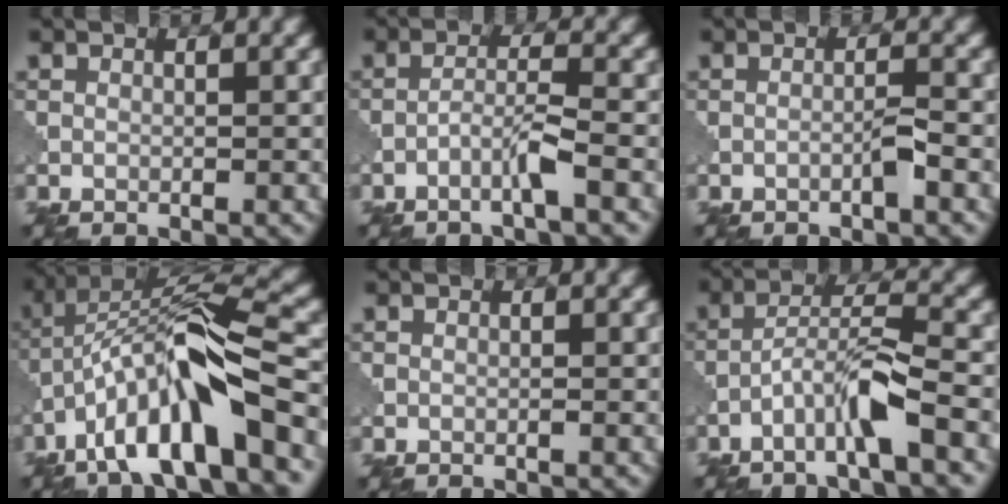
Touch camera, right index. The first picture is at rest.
{"total": 2.7, "force": [-1.6, 0.0, 2.1], "torque": [-0.039, 0.011, -0.039]}
{"total": 1.4, "force": [-0.8, -0.1, 1.2], "torque": [-0.020, 0.006, -0.020]}
{"total": 11.6, "force": [-5.0, 2.6, 10.2], "torque": [-0.179, 0.025, -0.086]}
{"total": 0.0}
{"total": 4.8, "force": [-2.8, 0.2, 3.9], "torque": [-0.074, 0.015, -0.063]}